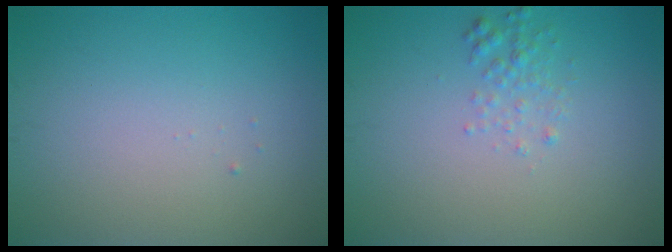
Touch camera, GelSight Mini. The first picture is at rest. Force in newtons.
{"total": 1.4, "press": 1.4, "slide": 0.1}